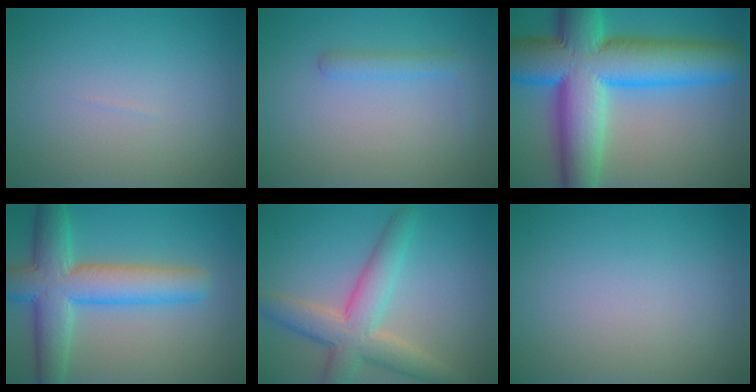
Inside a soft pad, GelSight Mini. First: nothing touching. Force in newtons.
{"total": 1.6, "press": 1.6, "slide": 0.1}
{"total": 15.3, "press": 15.3, "slide": 0.3}
{"total": 8.0, "press": 8.0, "slide": 0.5}
{"total": 5.8, "press": 5.8, "slide": 0.4}
{"total": 0.0}